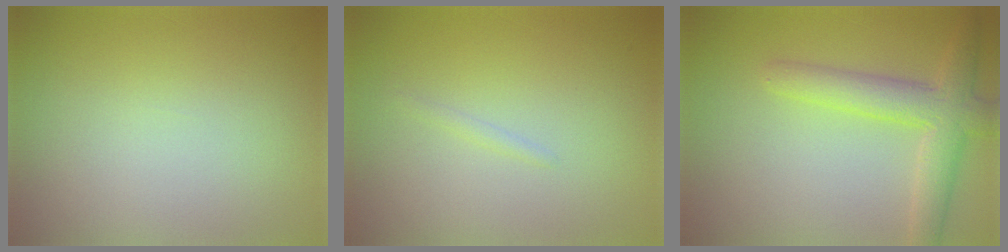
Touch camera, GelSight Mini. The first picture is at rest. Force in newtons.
{"total": 0.6, "press": 0.6, "slide": 0.1}
{"total": 4.2, "press": 4.2, "slide": 0.2}